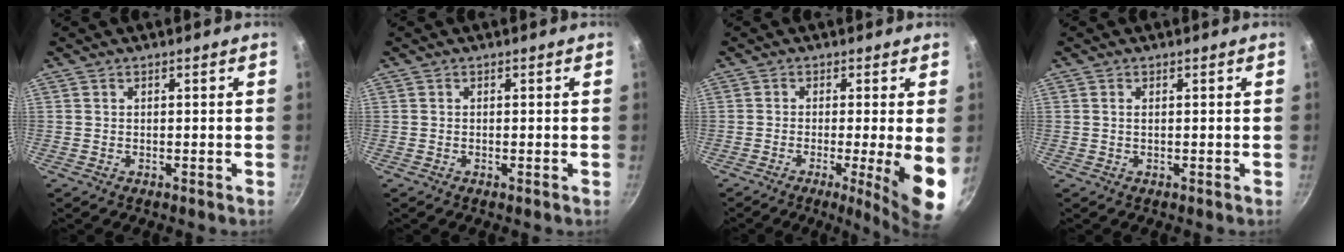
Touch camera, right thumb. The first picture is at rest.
{"total": 0.0}
{"total": 9.8, "force": [-1.9, 0.9, 9.6], "torque": [-0.132, -0.008, -0.026]}
{"total": 0.7, "force": [0.2, 0.3, 0.6], "torque": [-0.014, 0.000, 0.004]}